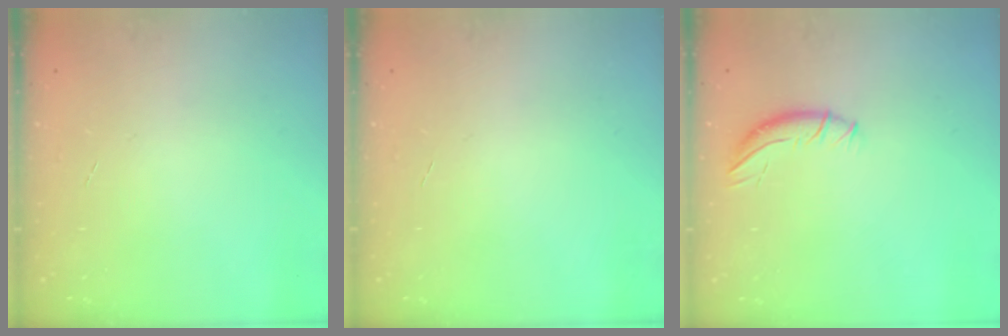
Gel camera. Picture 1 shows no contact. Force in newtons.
{"total": 0.0}
{"total": 7.4, "press": 7.2, "slide": 1.4}